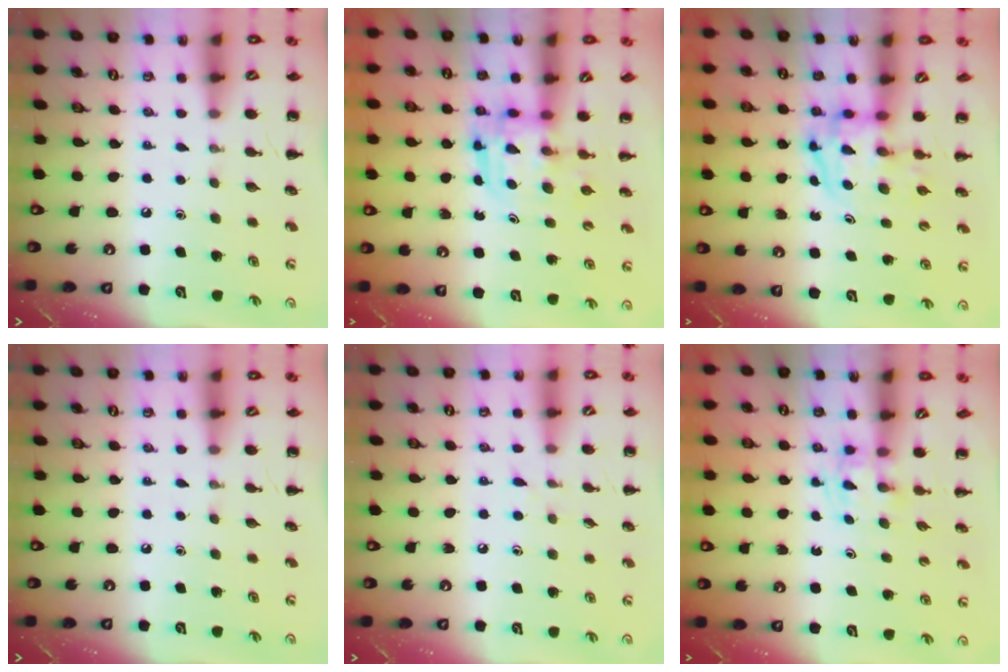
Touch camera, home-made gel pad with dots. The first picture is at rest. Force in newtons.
{"total": 3.0, "press": 3.0, "slide": 0.3}
{"total": 3.9, "press": 3.9, "slide": 0.6}
{"total": 0.0}
{"total": 3.9, "press": 3.5, "slide": 1.7}
{"total": 1.5, "press": 1.4, "slide": 0.7}